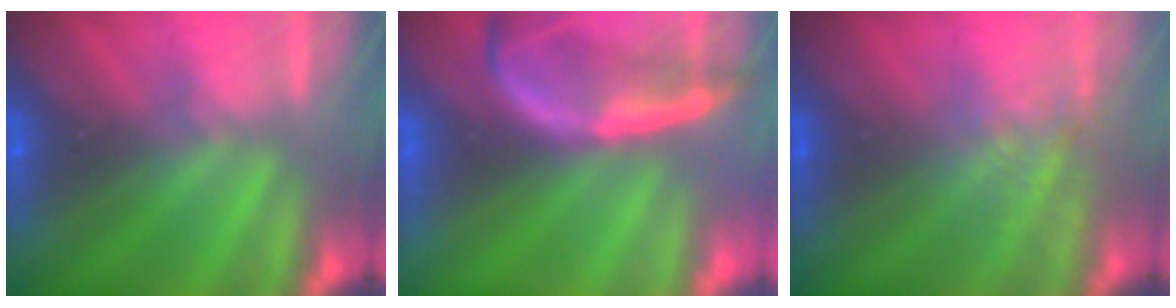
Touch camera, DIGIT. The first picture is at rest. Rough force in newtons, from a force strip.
{"total": 2.1}
{"total": 1.3}